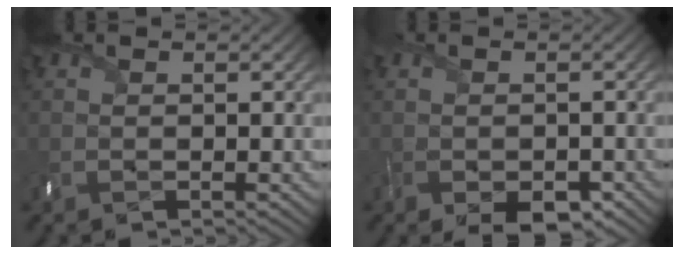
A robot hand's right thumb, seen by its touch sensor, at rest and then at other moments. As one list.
[{"total": 3.7, "force": [-2.3, 1.8, 2.3], "torque": [-0.043, -0.015, -0.040]}]